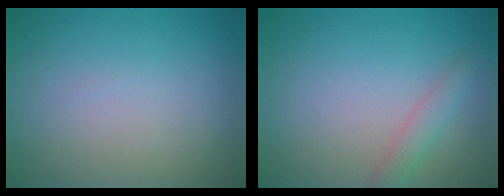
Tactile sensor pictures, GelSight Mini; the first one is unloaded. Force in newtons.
{"total": 1.7, "press": 1.7, "slide": 0.0}